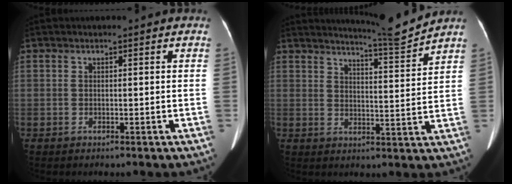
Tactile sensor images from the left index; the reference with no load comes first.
{"total": 7.4, "force": [7.1, -1.9, 1.0], "torque": [-0.031, -0.036, 0.109]}